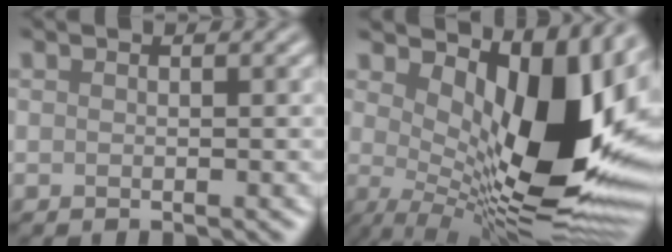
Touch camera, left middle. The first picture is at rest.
{"total": 13.9, "force": [2.0, 6.0, 12.3], "torque": [-0.173, -0.017, 0.040]}